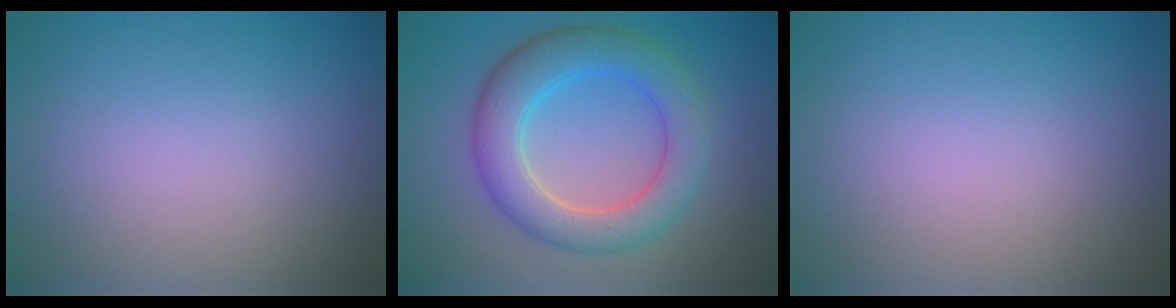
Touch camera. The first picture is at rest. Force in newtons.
{"total": 6.1, "press": 6.1, "slide": 0.3}
{"total": 0.0}